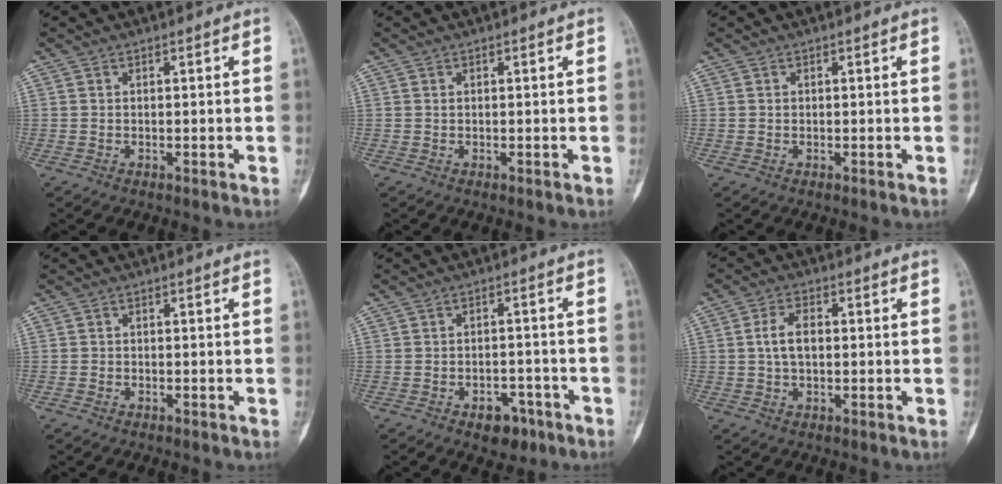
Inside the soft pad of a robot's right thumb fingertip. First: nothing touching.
{"total": 0.0}
{"total": 0.0}
{"total": 0.6, "force": [-0.4, 0.4, 0.0], "torque": [-0.001, 0.004, -0.011]}
{"total": 5.6, "force": [-3.2, 3.5, 2.9], "torque": [-0.015, 0.029, -0.040]}
{"total": 4.9, "force": [0.3, 2.8, 4.0], "torque": [-0.075, 0.009, 0.004]}